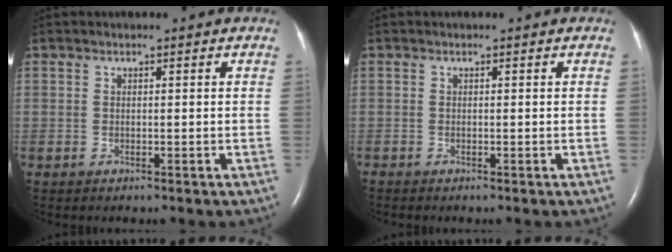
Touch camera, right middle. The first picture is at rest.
{"total": 0.0}